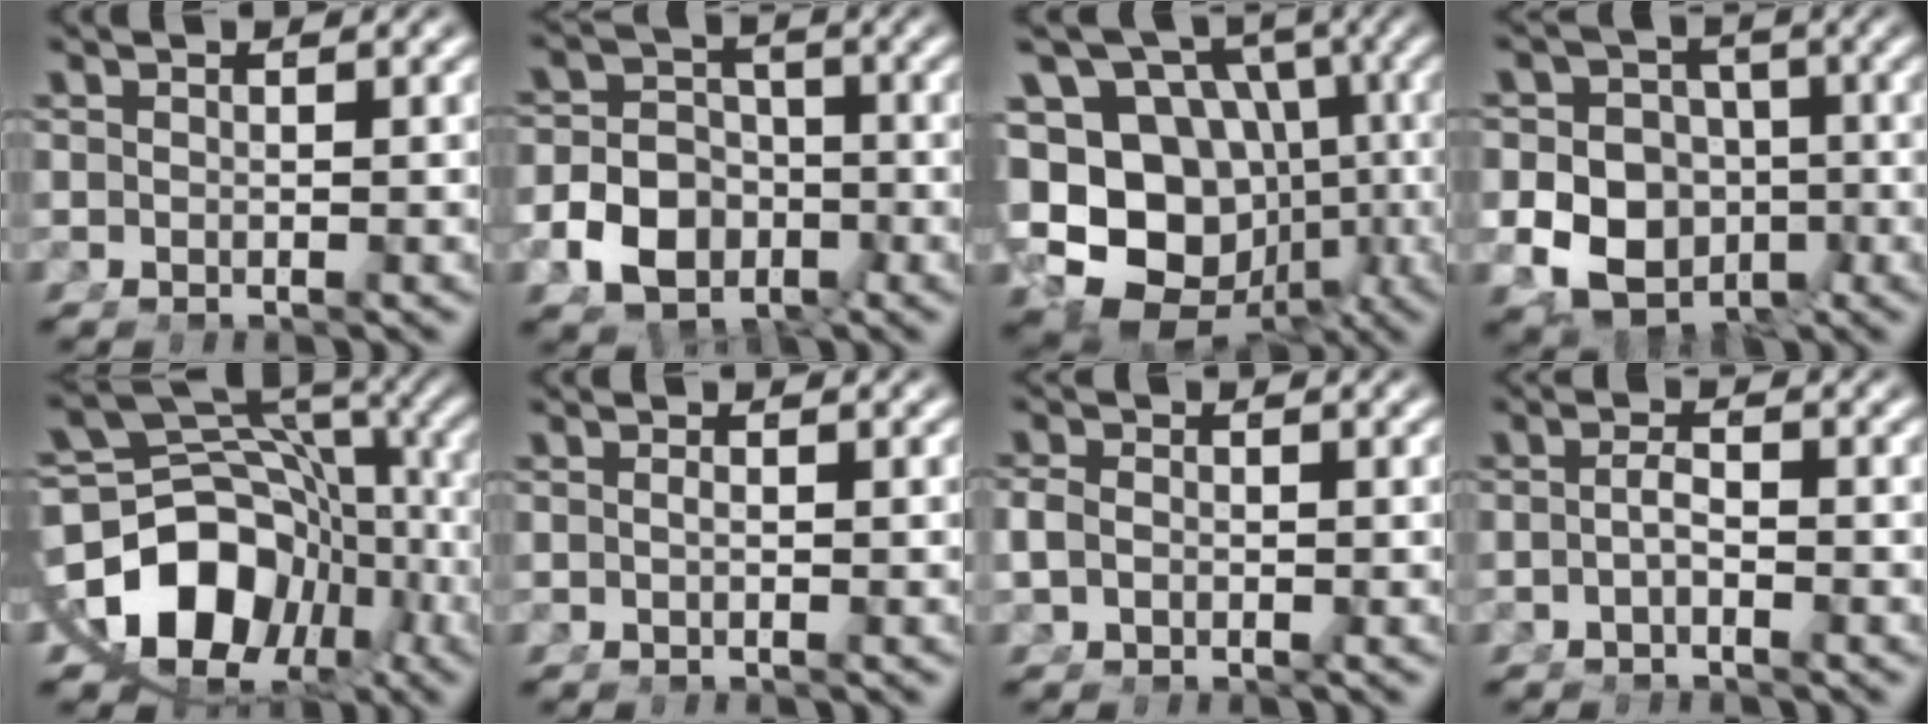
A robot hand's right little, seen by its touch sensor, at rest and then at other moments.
{"total": 9.2, "force": [-3.5, 7.7, 3.7], "torque": [-0.069, -0.027, -0.061]}
{"total": 21.1, "force": [-4.4, 17.4, 11.1], "torque": [-0.230, -0.092, -0.049]}
{"total": 15.0, "force": [-2.7, 13.5, 5.9], "torque": [-0.141, -0.058, -0.044]}
{"total": 20.6, "force": [-4.4, 15.9, 12.4], "torque": [-0.230, -0.062, -0.051]}
{"total": 0.7, "force": [-0.4, -0.3, 0.4], "torque": [-0.009, -0.006, -0.004]}
{"total": 1.4, "force": [-0.5, 0.8, 1.0], "torque": [-0.030, -0.010, -0.001]}
{"total": 1.8, "force": [-1.3, -0.1, 1.3], "torque": [-0.025, -0.009, -0.019]}